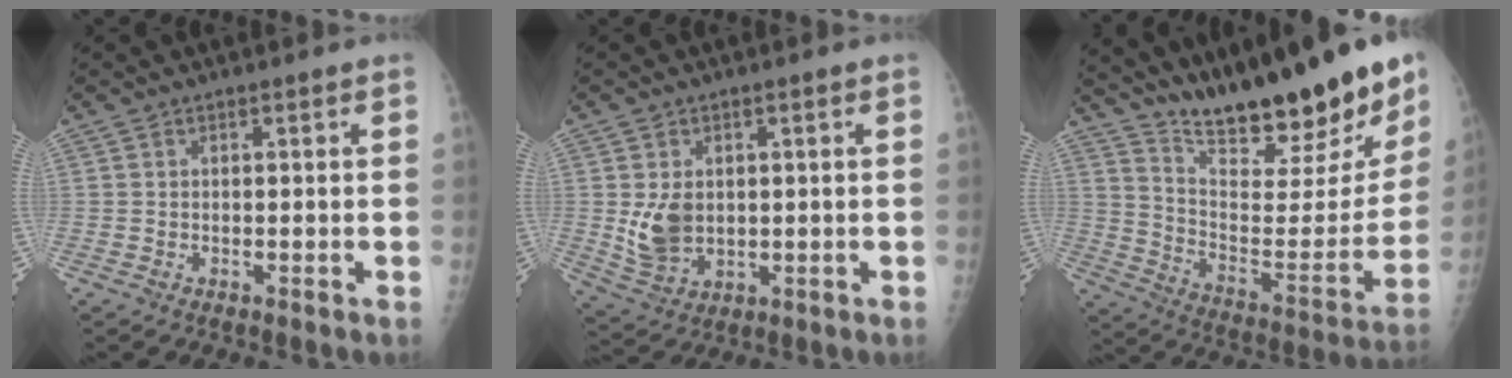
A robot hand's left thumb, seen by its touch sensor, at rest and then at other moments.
{"total": 7.2, "force": [0.6, 5.3, 4.8], "torque": [-0.074, -0.011, 0.027]}
{"total": 26.8, "force": [20.8, 6.6, 15.5], "torque": [-0.206, -0.104, 0.320]}